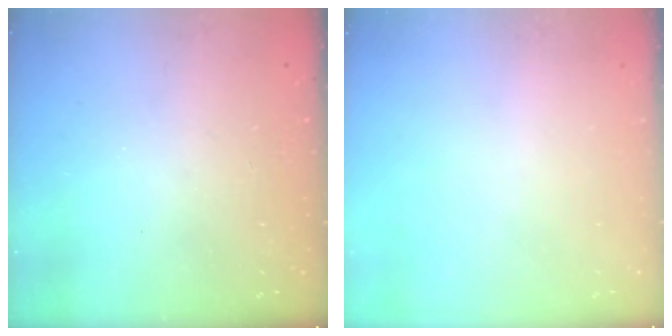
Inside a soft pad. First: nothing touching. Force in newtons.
{"total": 0.0}